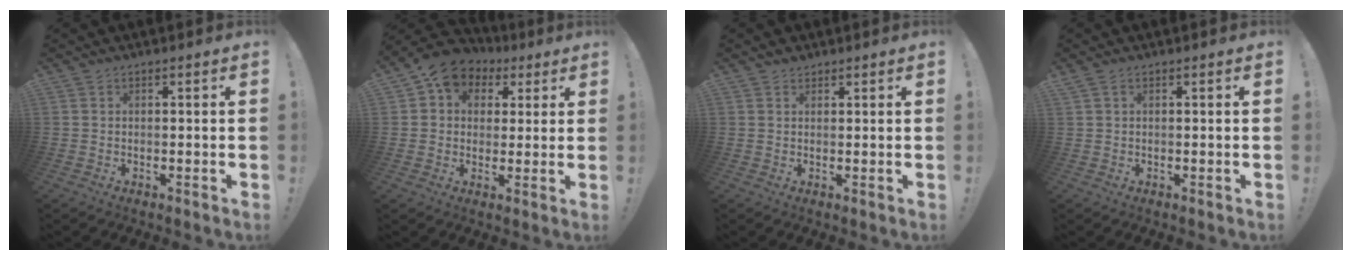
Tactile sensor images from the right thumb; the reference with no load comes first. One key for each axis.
{"total": 8.8, "fx": 3.8, "fy": 7.4, "fz": 3.0, "tx": -0.051, "ty": -0.015, "tz": 0.076}
{"total": 1.5, "fx": 1.4, "fy": 0.7, "fz": 0.2, "tx": 0.010, "ty": -0.009, "tz": 0.024}
{"total": 1.1, "fx": 0.6, "fy": 0.6, "fz": 0.8, "tx": -0.011, "ty": 0.000, "tz": 0.010}